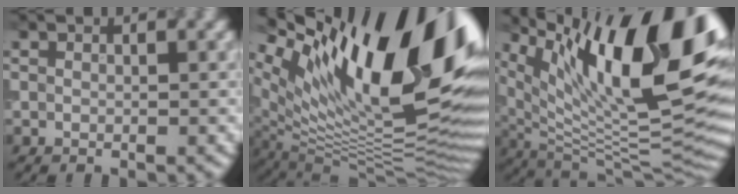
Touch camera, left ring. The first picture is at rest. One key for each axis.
{"total": 19.4, "fx": 8.6, "fy": 7.9, "fz": 15.5, "tx": -0.240, "ty": 0.029, "tz": 0.152}
{"total": 17.7, "fx": 7.8, "fy": 6.6, "fz": 14.5, "tx": -0.234, "ty": 0.020, "tz": 0.144}